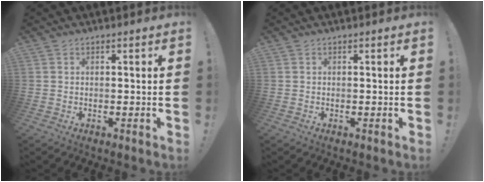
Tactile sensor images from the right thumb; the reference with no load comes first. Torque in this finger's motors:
{"motor_torque": [0.00, 0.00, 0.09, -0.09, 0.00]}